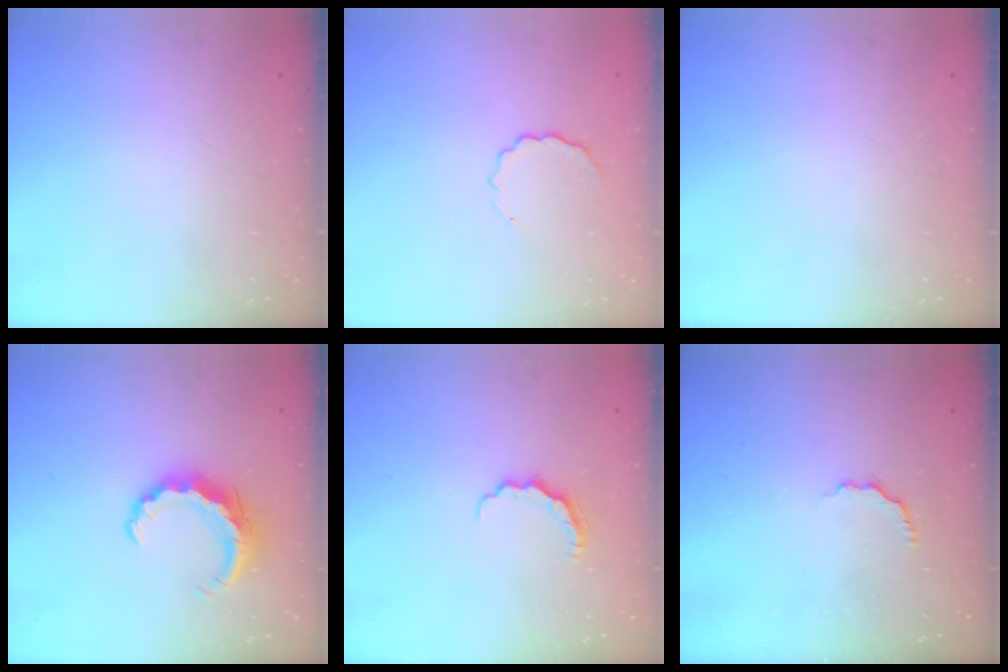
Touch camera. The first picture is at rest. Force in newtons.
{"total": 3.5, "press": 3.4, "slide": 0.9}
{"total": 0.0}
{"total": 8.2, "press": 8.2, "slide": 0.1}
{"total": 5.5, "press": 5.4, "slide": 0.7}
{"total": 2.8, "press": 2.6, "slide": 0.9}